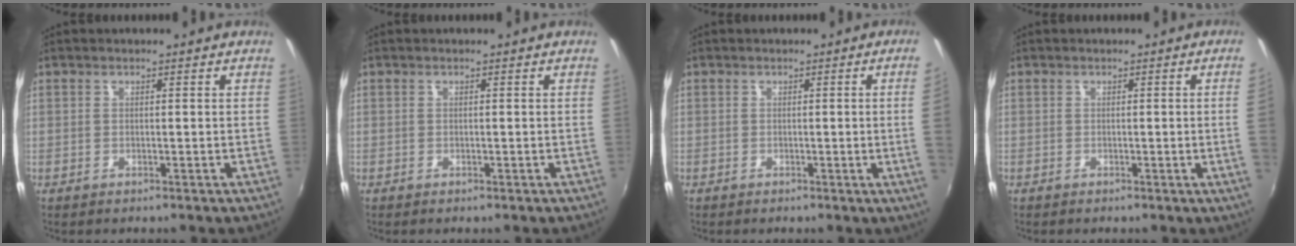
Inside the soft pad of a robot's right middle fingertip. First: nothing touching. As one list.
[{"total": 0.0}, {"total": 3.8, "force": [0.2, -1.9, 3.3], "torque": [-0.052, -0.011, 0.007]}, {"total": 2.9, "force": [0.0, -1.7, 2.3], "torque": [-0.033, -0.014, 0.005]}]